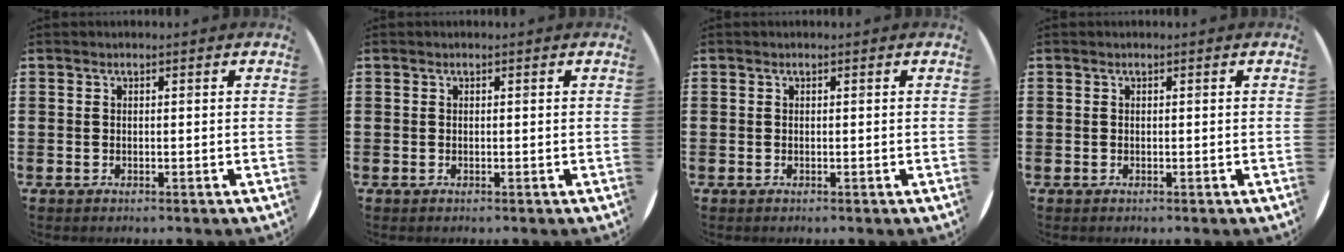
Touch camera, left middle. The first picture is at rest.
{"total": 0.0}
{"total": 0.0}
{"total": 0.0}